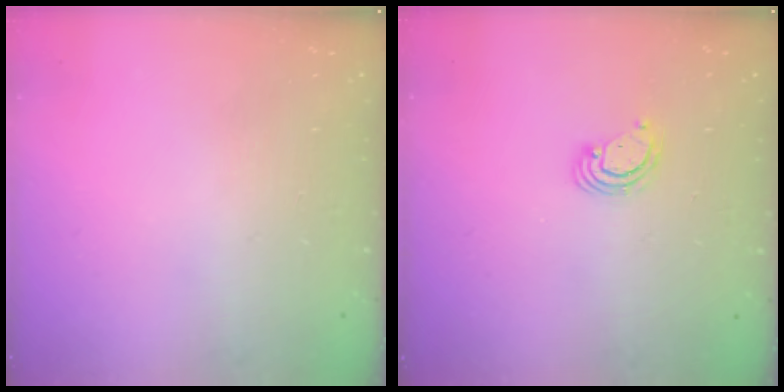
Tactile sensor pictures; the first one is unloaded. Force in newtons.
{"total": 2.4, "press": 2.4, "slide": 0.2}